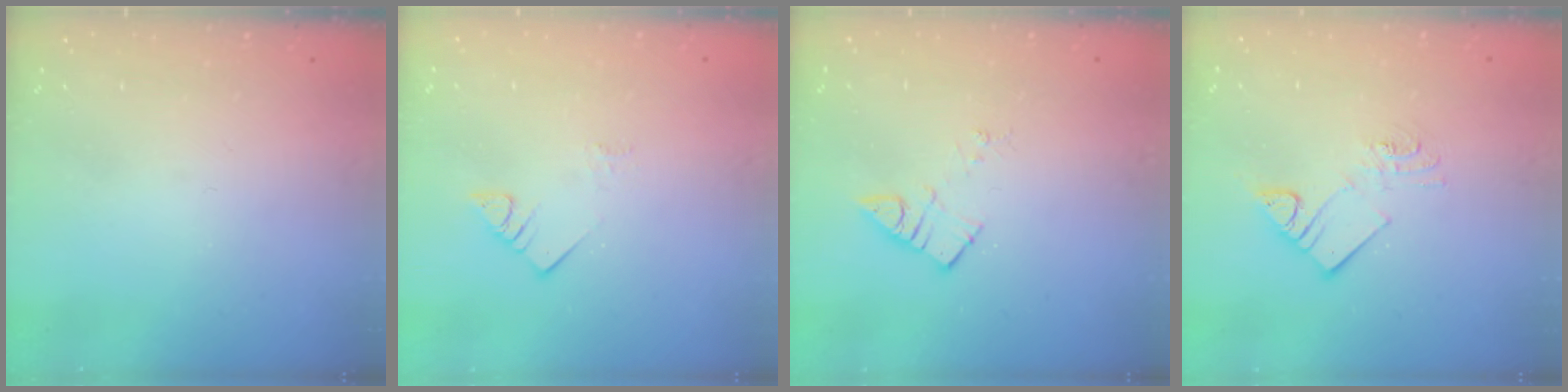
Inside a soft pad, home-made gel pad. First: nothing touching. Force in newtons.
{"total": 3.6, "press": 3.6, "slide": 0.6}
{"total": 5.0, "press": 5.0, "slide": 0.4}
{"total": 9.1, "press": 9.1, "slide": 0.5}